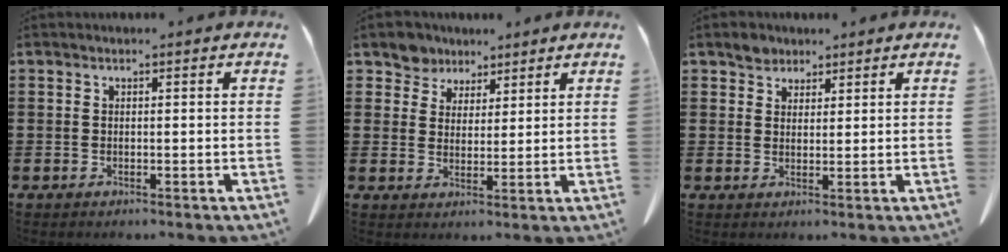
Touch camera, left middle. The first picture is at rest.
{"total": 4.4, "force": [3.5, 2.7, 0.1], "torque": [-0.025, -0.001, 0.066]}
{"total": 2.8, "force": [2.3, 1.6, 0.4], "torque": [-0.010, 0.003, 0.044]}